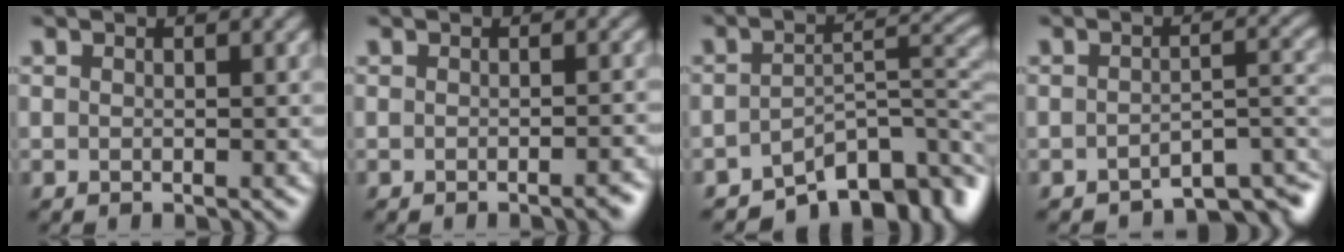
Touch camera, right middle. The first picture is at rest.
{"total": 1.7, "force": [-1.0, 0.4, 1.4], "torque": [-0.010, 0.002, -0.015]}
{"total": 8.5, "force": [-5.6, 3.7, 5.2], "torque": [-0.052, -0.006, -0.091]}
{"total": 5.1, "force": [-4.4, 1.3, 2.1], "torque": [-0.021, -0.004, -0.053]}